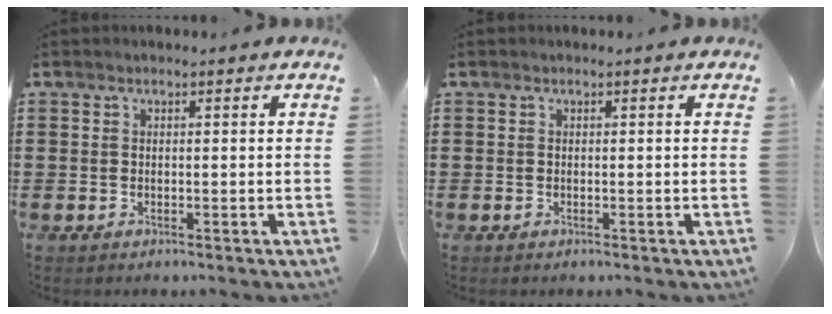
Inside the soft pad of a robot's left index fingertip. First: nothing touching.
{"total": 0.0}